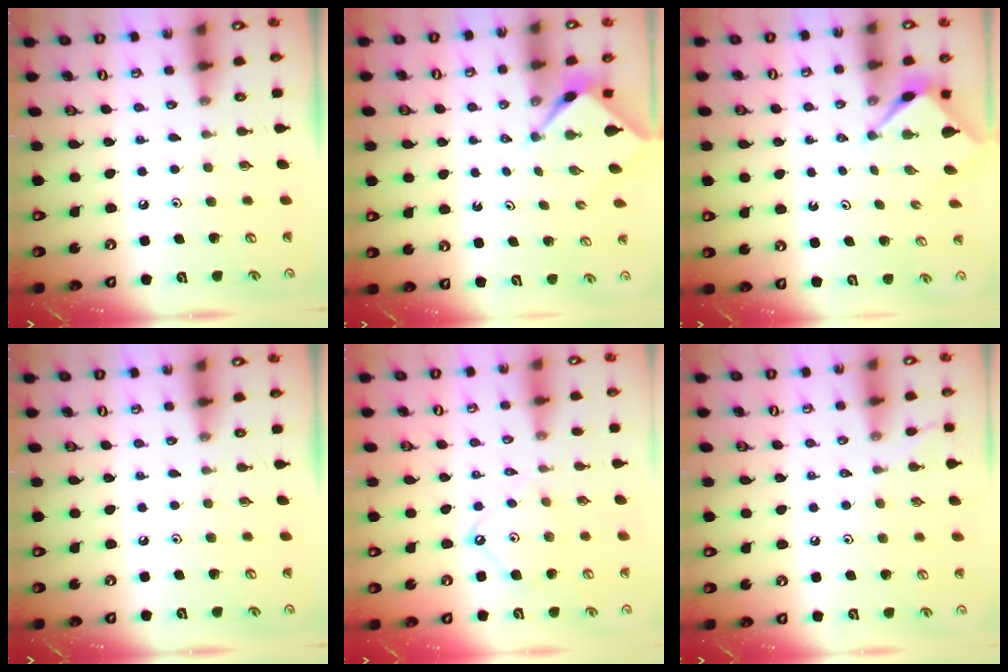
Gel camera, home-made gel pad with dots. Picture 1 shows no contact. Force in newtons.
{"total": 2.3, "press": 2.3, "slide": 0.4}
{"total": 2.8, "press": 2.8, "slide": 0.2}
{"total": 0.0}
{"total": 6.7, "press": 6.6, "slide": 0.8}
{"total": 3.8, "press": 3.7, "slide": 0.5}